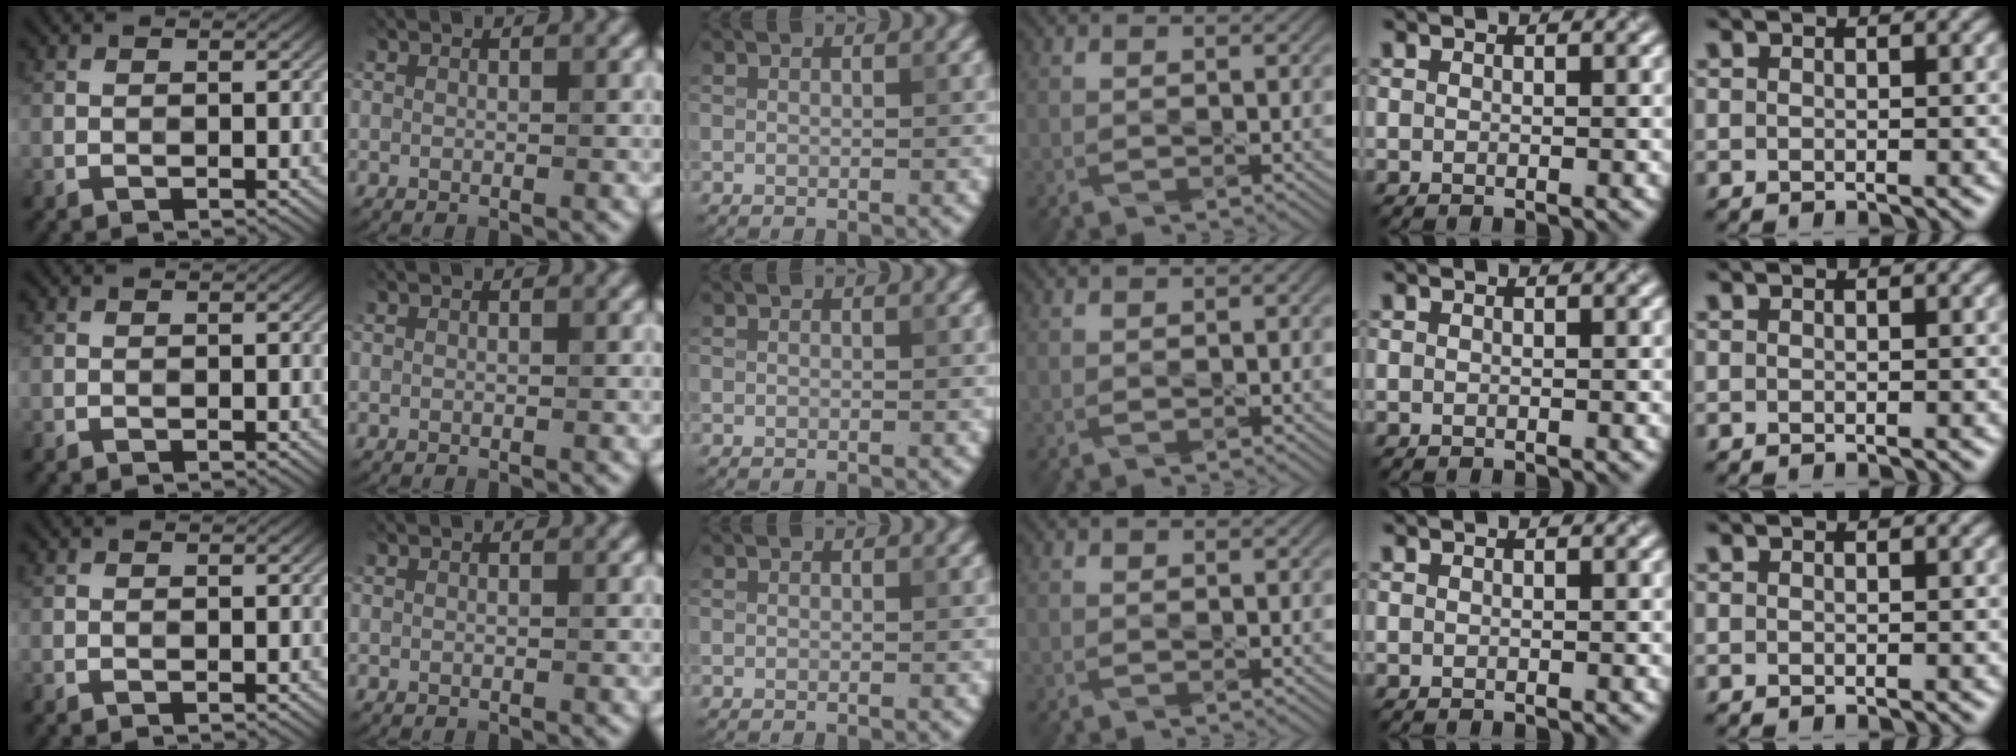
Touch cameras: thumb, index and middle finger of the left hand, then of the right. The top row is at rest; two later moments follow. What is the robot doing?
{"motion": "pour", "object": "sugar"}